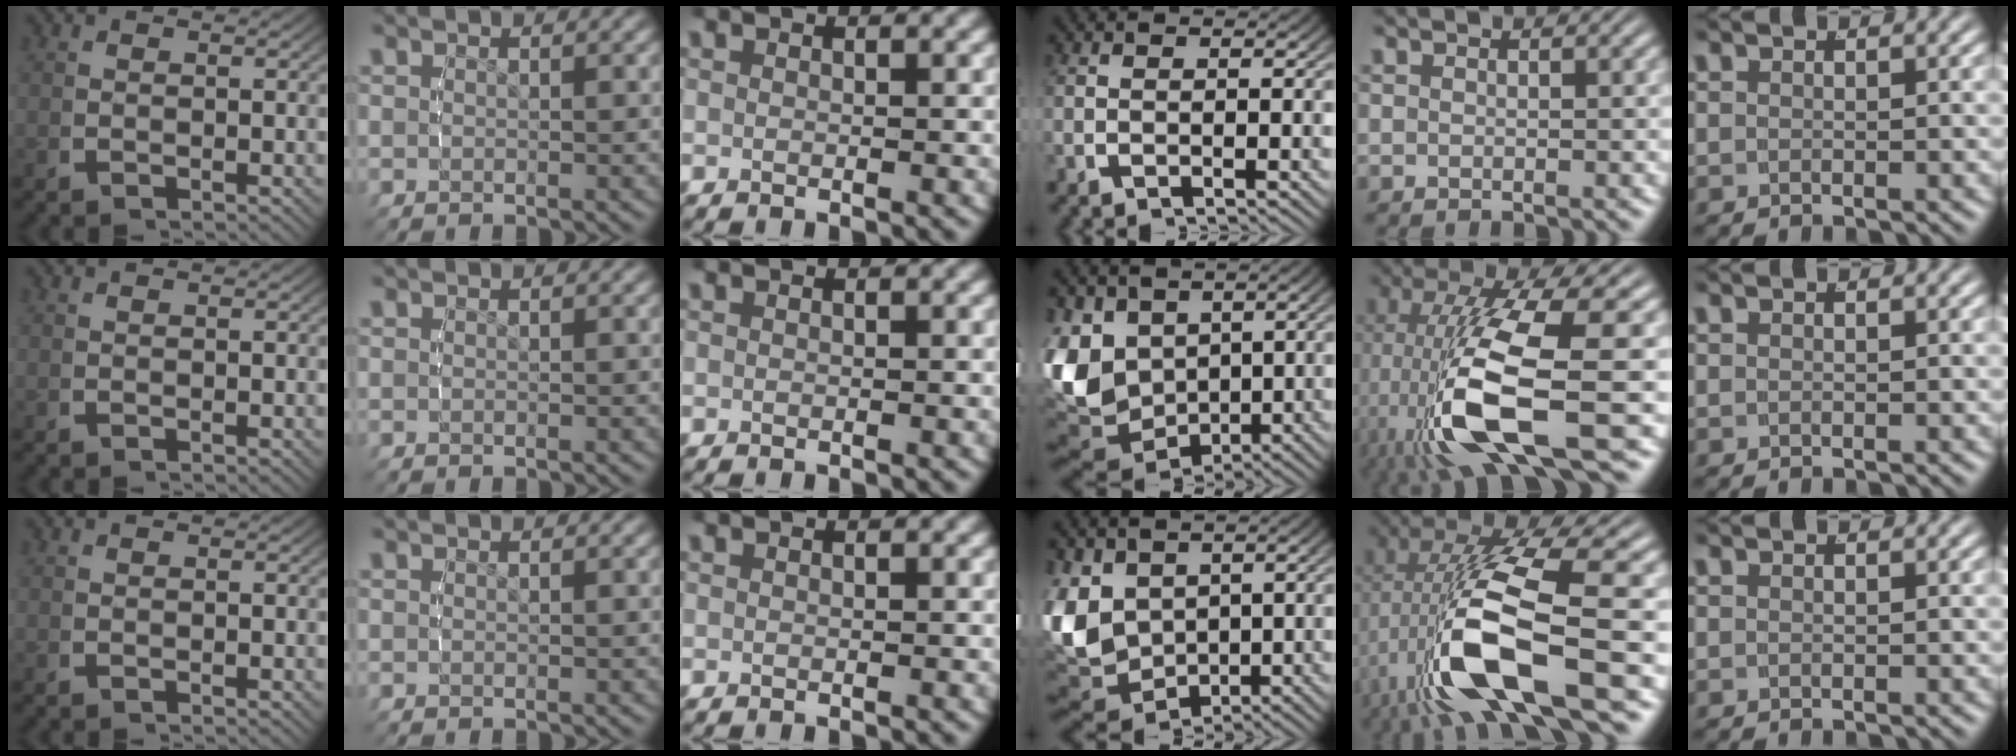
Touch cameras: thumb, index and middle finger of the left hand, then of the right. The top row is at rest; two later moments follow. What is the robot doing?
{"motion": "lift_and_place", "object": "pen"}